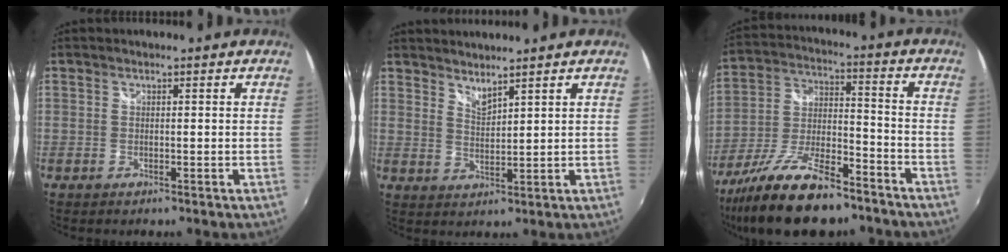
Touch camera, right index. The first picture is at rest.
{"total": 3.5, "force": [3.3, 0.0, 1.1], "torque": [-0.017, -0.005, 0.056]}
{"total": 18.7, "force": [-13.8, 5.9, 11.1], "torque": [-0.225, -0.024, -0.237]}